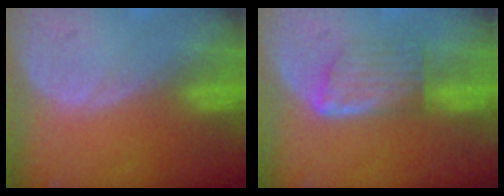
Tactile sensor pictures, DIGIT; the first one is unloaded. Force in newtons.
{"total": 5.7, "press": 5.3, "slide": 2.2}